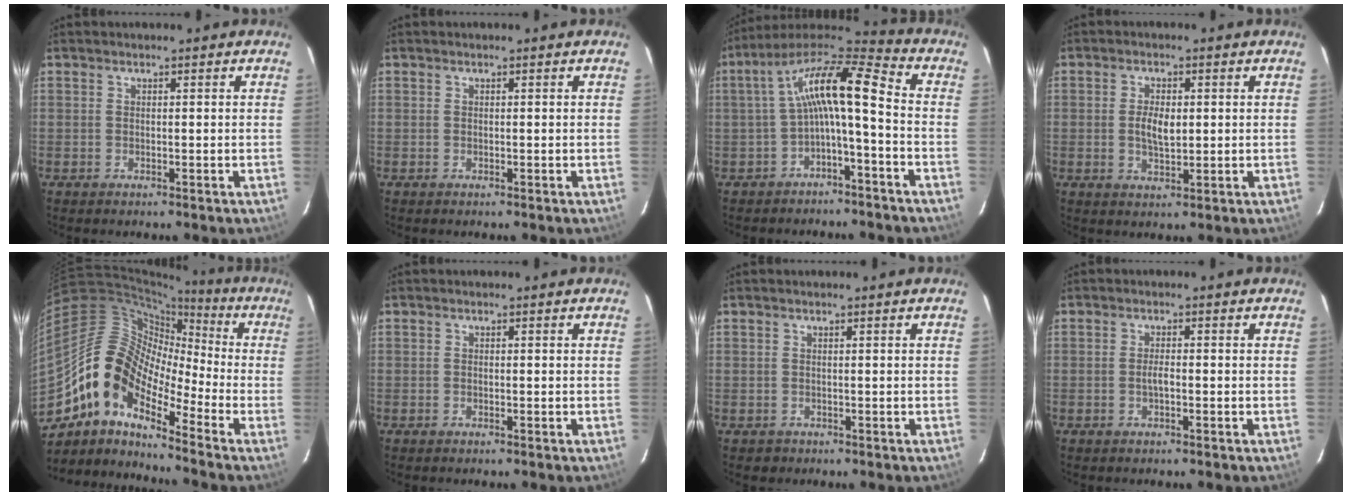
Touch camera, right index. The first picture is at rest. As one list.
[{"total": 0.0}, {"total": 12.5, "force": [-1.4, 2.5, 12.1], "torque": [-0.239, 0.026, -0.030]}, {"total": 4.3, "force": [0.2, 2.1, 3.7], "torque": [-0.068, 0.000, 0.004]}, {"total": 14.2, "force": [-8.6, 6.2, 9.4], "torque": [-0.153, 0.011, -0.181]}, {"total": 0.0}, {"total": 1.1, "force": [-0.4, 1.0, 0.0], "torque": [0.001, 0.001, 0.000]}, {"total": 1.4, "force": [-0.6, 0.3, 1.3], "torque": [-0.025, 0.003, -0.012]}]